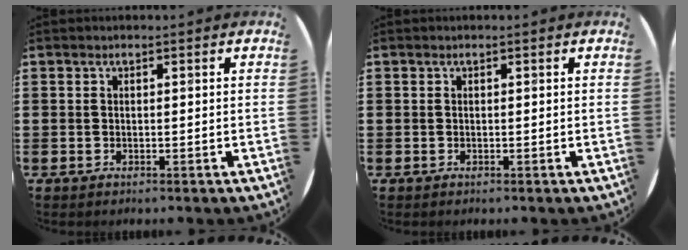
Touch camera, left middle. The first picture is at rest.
{"total": 0.0}